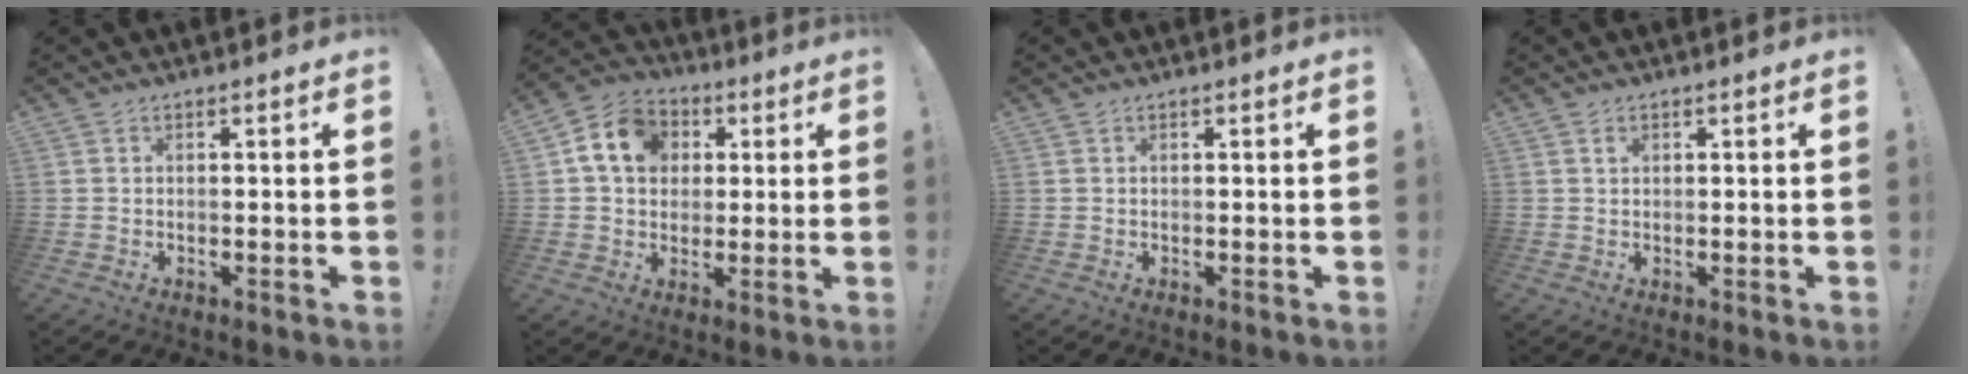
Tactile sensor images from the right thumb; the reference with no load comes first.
{"total": 12.5, "force": [3.6, 10.2, 6.3], "torque": [-0.097, 0.006, 0.073]}
{"total": 0.0}
{"total": 1.2, "force": [0.6, 0.9, 0.4], "torque": [-0.004, -0.001, 0.010]}